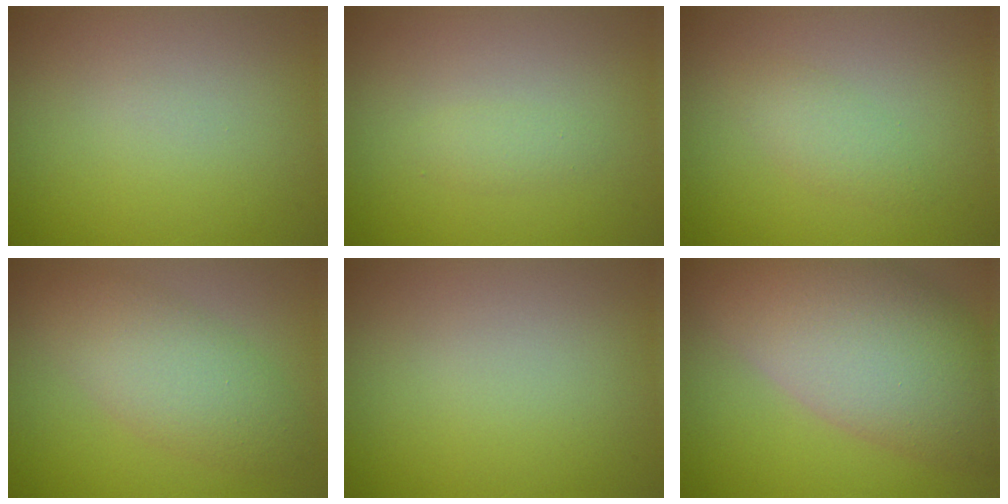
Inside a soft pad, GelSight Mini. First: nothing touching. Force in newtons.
{"total": 0.9, "press": 0.9, "slide": 0.0}
{"total": 1.8, "press": 1.8, "slide": 0.1}
{"total": 5.1, "press": 5.1, "slide": 0.1}
{"total": 0.0}
{"total": 11.5, "press": 11.4, "slide": 1.0}